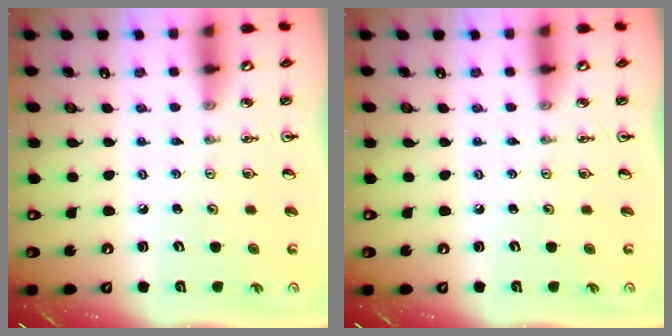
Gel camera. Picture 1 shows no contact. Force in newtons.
{"total": 0.0}